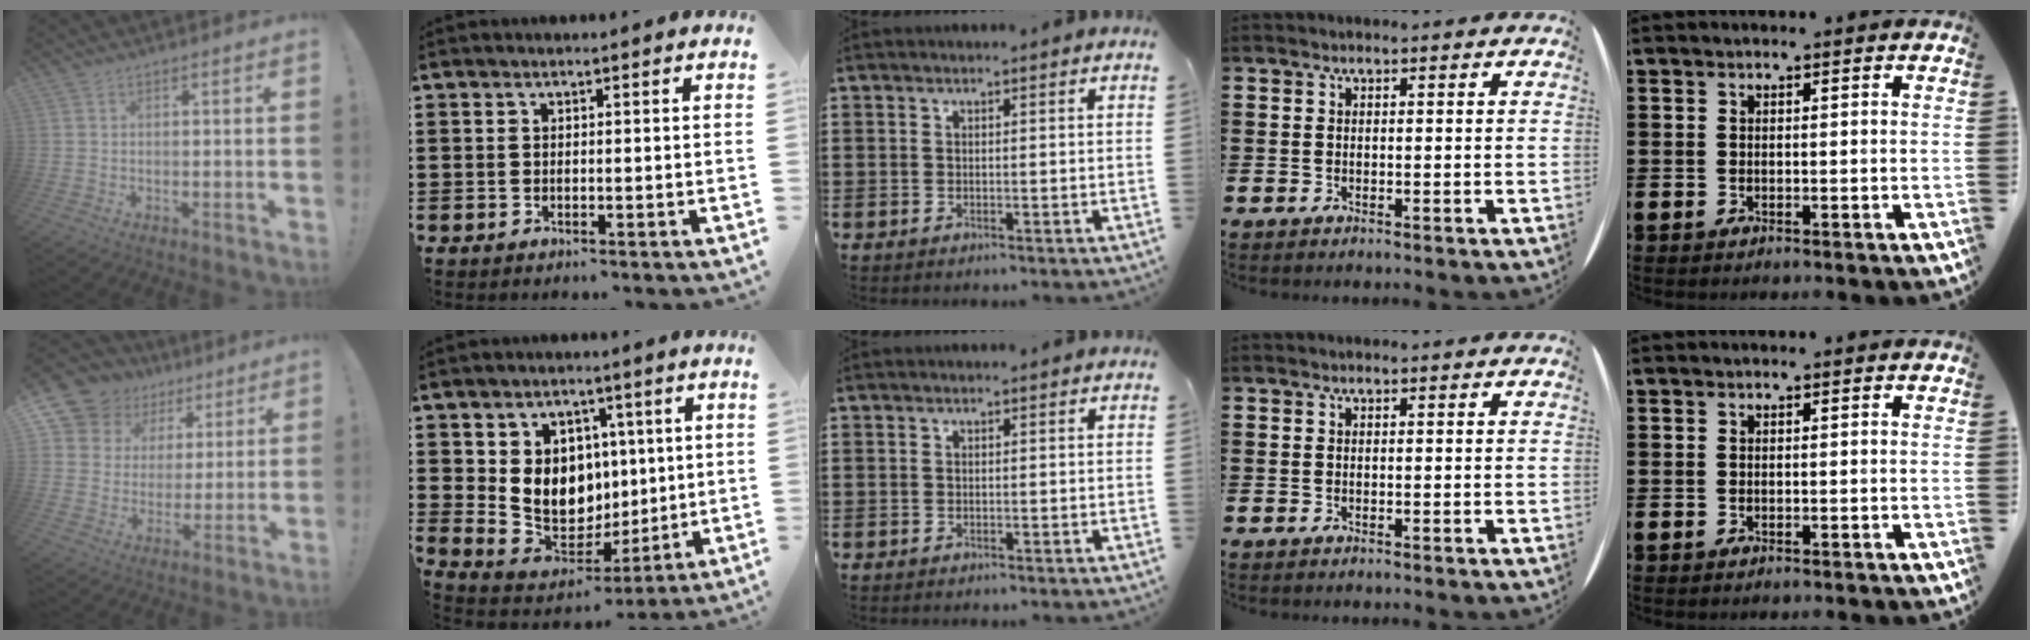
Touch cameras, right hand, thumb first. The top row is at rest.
{"thumb": {"total": 11.7, "force": [7.2, 8.7, 2.9], "torque": [-0.050, -0.055, 0.147]}, "index": {"total": 9.6, "force": [1.7, 8.6, 4.0], "torque": [-0.101, -0.011, 0.038]}}